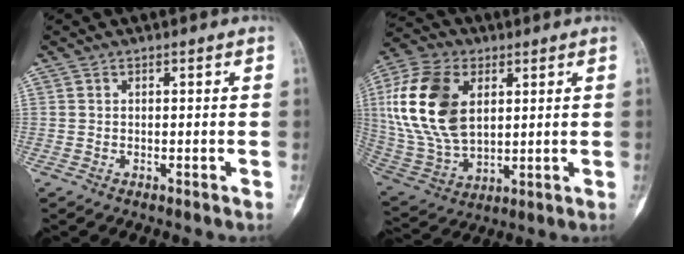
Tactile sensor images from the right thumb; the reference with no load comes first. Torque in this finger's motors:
{"motor_torque": [1.05, 2.98, 1.05, -0.55, 0.68]}